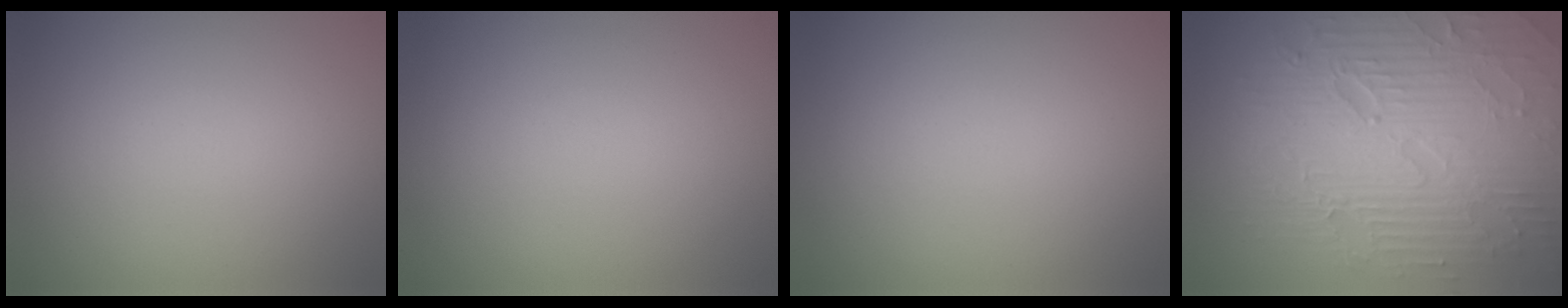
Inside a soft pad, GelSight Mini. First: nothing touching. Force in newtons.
{"total": 0.0}
{"total": 0.0}
{"total": 8.9, "press": 6.4, "slide": 6.3}